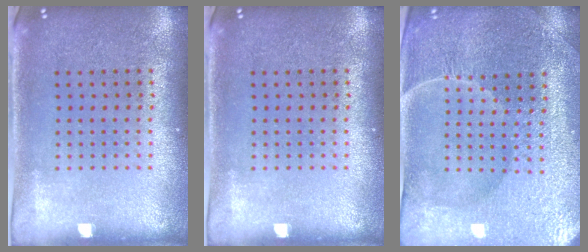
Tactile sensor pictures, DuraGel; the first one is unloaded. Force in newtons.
{"total": 0.0}
{"total": 4.4, "press": 4.2, "slide": 1.3}